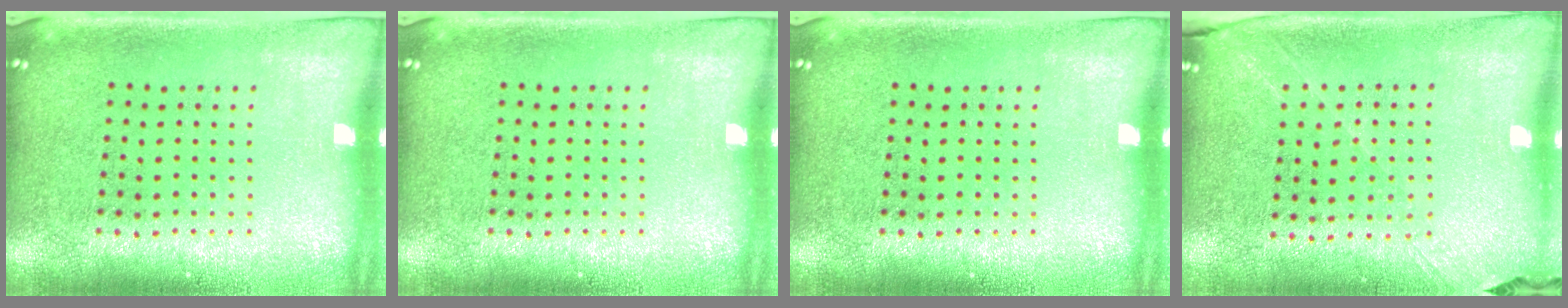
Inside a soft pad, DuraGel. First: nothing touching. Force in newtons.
{"total": 0.0}
{"total": 0.0}
{"total": 1.3, "press": 1.2, "slide": 0.4}